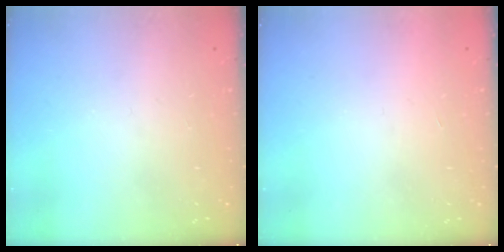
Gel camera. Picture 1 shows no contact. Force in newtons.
{"total": 1.7, "press": 1.7, "slide": 0.1}